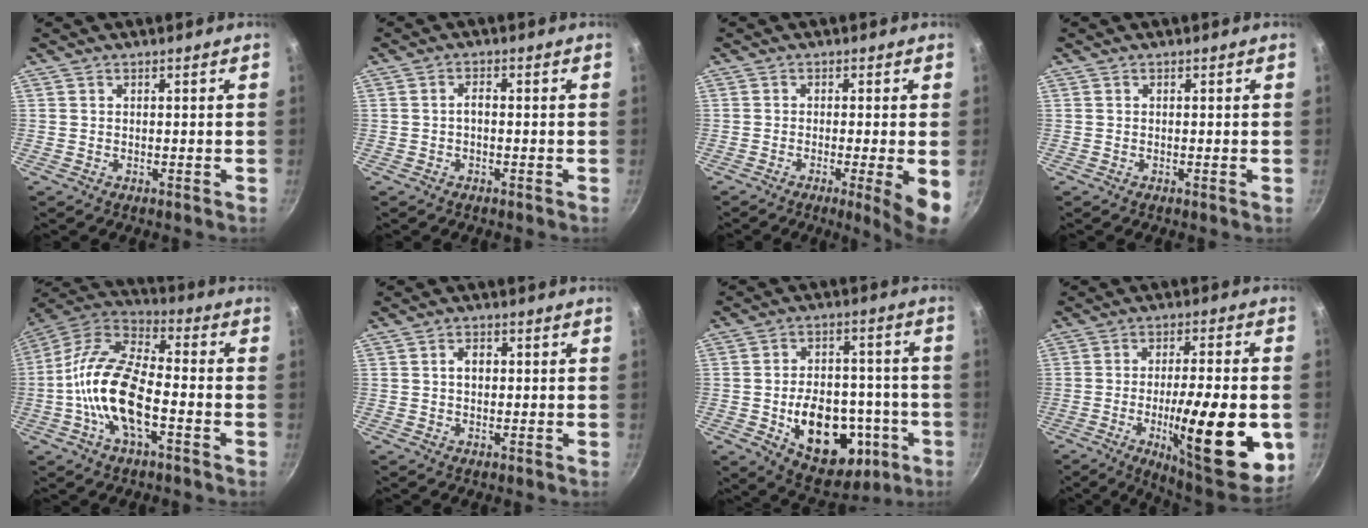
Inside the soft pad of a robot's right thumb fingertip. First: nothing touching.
{"total": 1.6, "force": [-0.5, 0.7, 1.3], "torque": [-0.022, 0.012, -0.009]}
{"total": 6.9, "force": [-1.8, 0.3, 6.7], "torque": [-0.096, -0.004, -0.027]}
{"total": 0.0}
{"total": 17.0, "force": [-4.1, 7.6, 14.6], "torque": [-0.271, 0.041, -0.097]}
{"total": 2.7, "force": [0.3, 1.9, 1.8], "torque": [-0.018, 0.006, 0.003]}
{"total": 20.0, "force": [-5.6, 13.2, 14.0], "torque": [-0.167, 0.029, -0.065]}
{"total": 22.7, "force": [-5.4, 6.0, 21.2], "torque": [-0.286, 0.006, -0.075]}